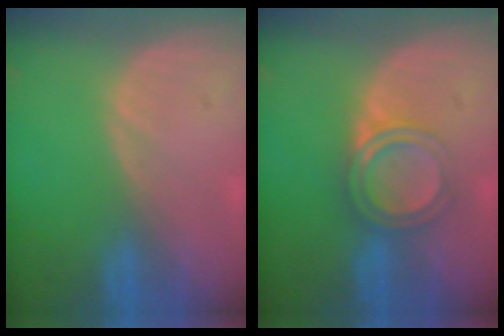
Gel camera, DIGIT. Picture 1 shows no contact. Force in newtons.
{"total": 4.8, "press": 4.5, "slide": 1.7}